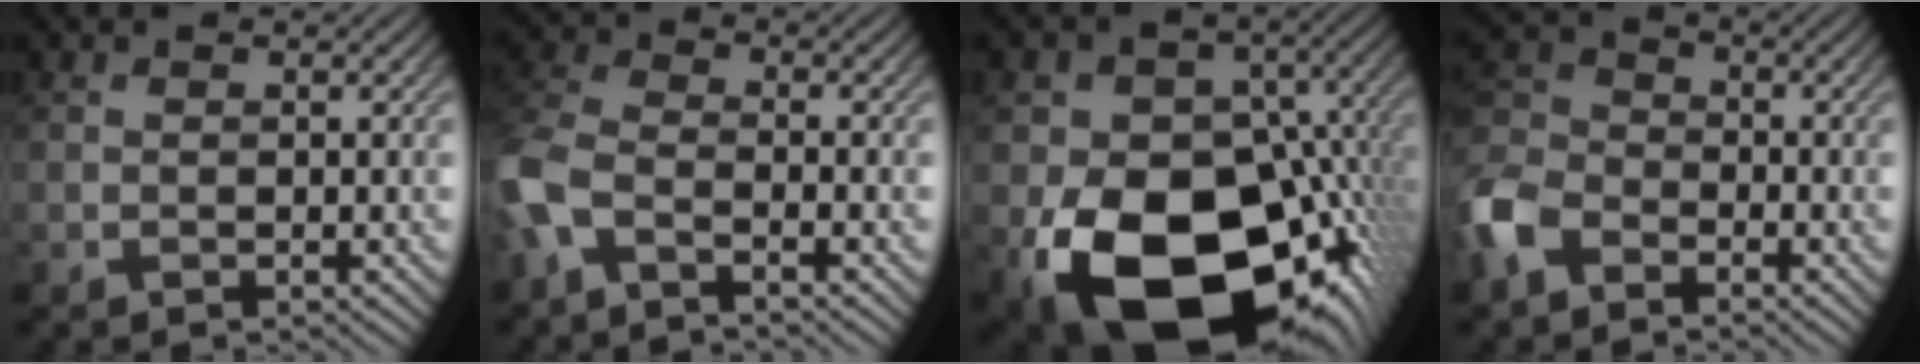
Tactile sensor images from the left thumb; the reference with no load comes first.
{"total": 6.5, "force": [-3.8, 2.6, 4.6], "torque": [-0.116, -0.008, -0.096]}
{"total": 20.8, "force": [-8.6, 13.7, 13.0], "torque": [-0.216, -0.036, -0.118]}
{"total": 7.7, "force": [-4.8, 4.6, 3.9], "torque": [-0.105, -0.005, -0.117]}